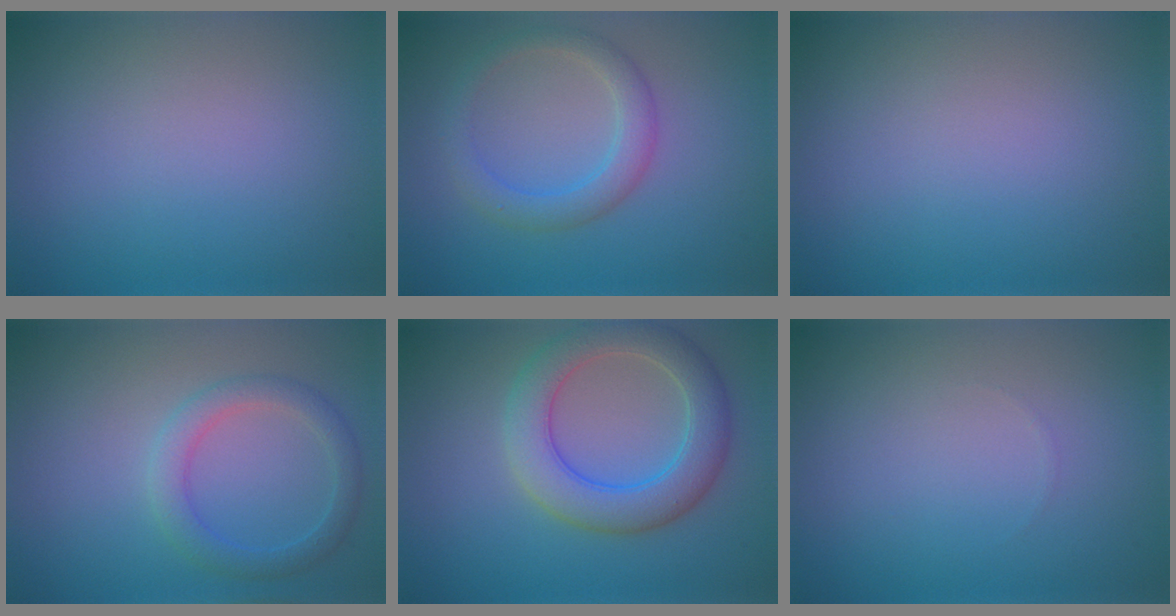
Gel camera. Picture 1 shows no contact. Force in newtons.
{"total": 3.0, "press": 3.0, "slide": 0.1}
{"total": 0.0}
{"total": 2.7, "press": 2.7, "slide": 0.1}
{"total": 5.9, "press": 5.9, "slide": 0.4}
{"total": 0.0}